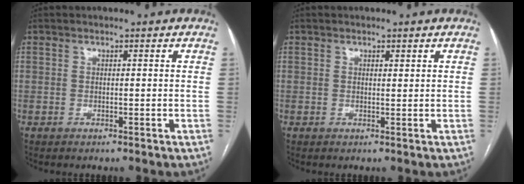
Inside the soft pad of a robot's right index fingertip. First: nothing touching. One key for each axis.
{"total": 0.8, "fx": 0.5, "fy": 0.3, "fz": 0.5, "tx": -0.009, "ty": -0.003, "tz": 0.007}